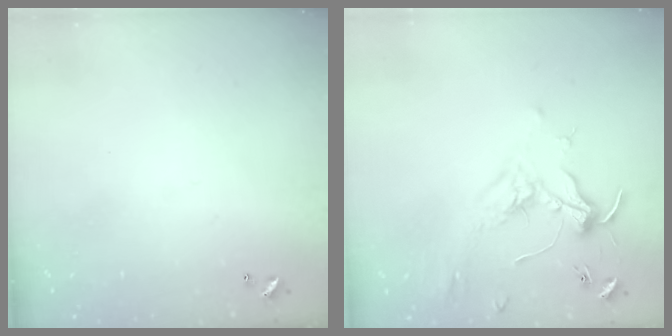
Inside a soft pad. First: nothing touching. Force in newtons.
{"total": 1.8, "press": 1.6, "slide": 0.8}